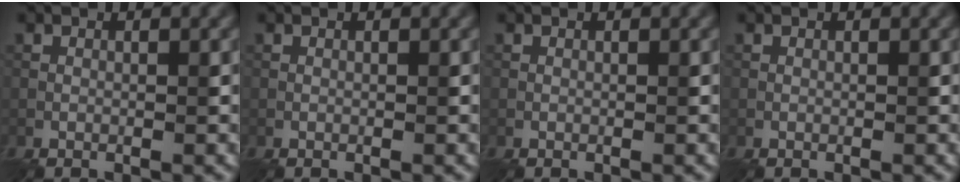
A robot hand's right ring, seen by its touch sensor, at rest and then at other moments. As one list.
[{"total": 0.0}, {"total": 0.0}, {"total": 0.0}]